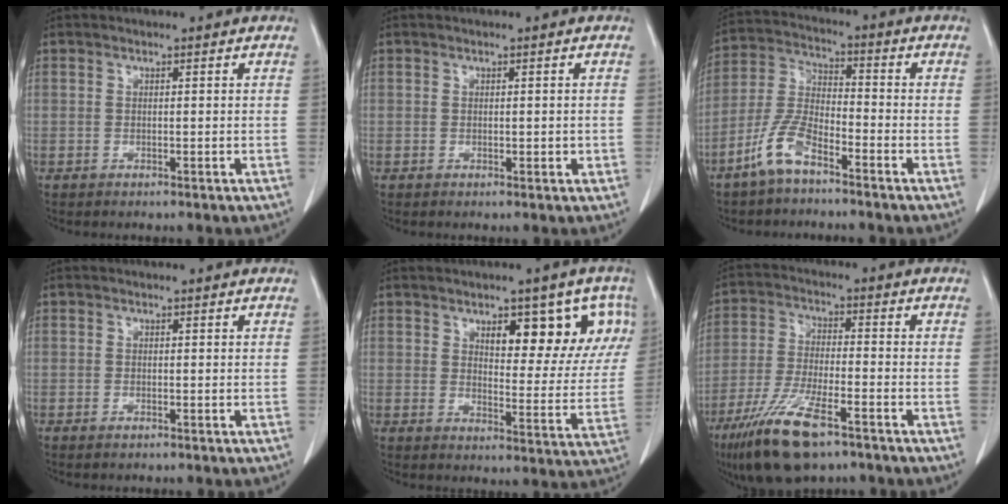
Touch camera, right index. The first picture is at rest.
{"total": 1.2, "force": [0.0, 0.6, 1.1], "torque": [-0.012, 0.001, 0.004]}
{"total": 8.0, "force": [-5.3, 2.3, 5.5], "torque": [-0.132, -0.003, -0.113]}
{"total": 0.6, "force": [-0.4, 0.2, 0.4], "torque": [-0.009, -0.001, -0.004]}
{"total": 11.1, "force": [5.4, 4.4, 8.6], "torque": [-0.093, 0.006, 0.076]}
{"total": 12.6, "force": [-8.1, 2.8, 9.2], "torque": [-0.187, -0.026, -0.144]}